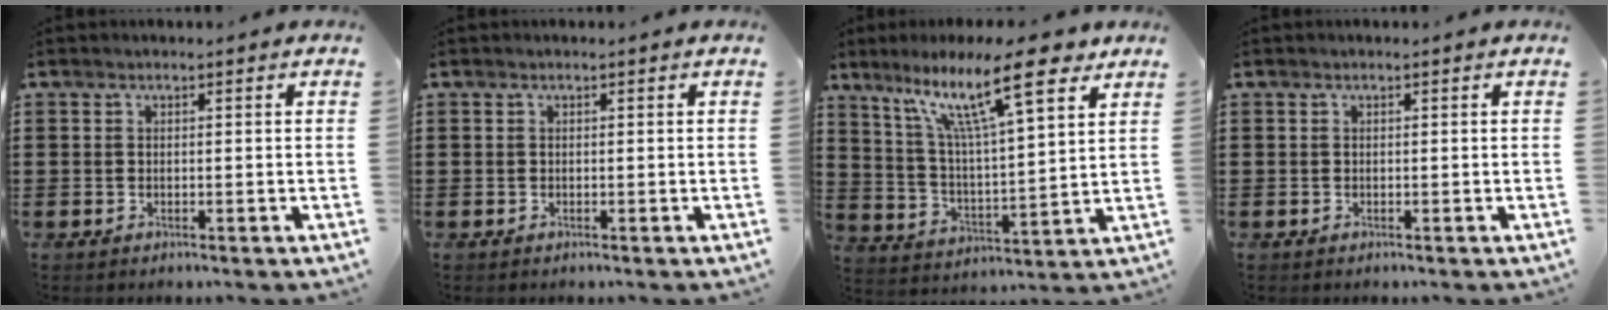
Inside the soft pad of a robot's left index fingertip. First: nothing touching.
{"total": 0.0}
{"total": 14.9, "force": [9.6, 3.4, 10.9], "torque": [-0.208, -0.027, 0.158]}
{"total": 0.0}